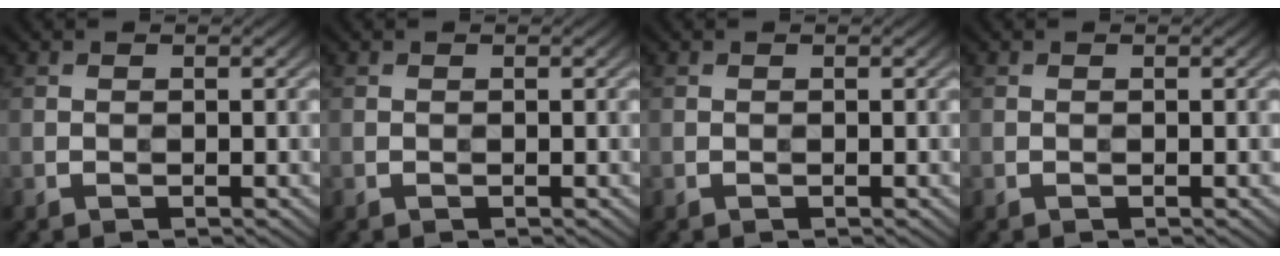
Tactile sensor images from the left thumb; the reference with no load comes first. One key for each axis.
{"total": 0.0}
{"total": 0.0}
{"total": 0.0}